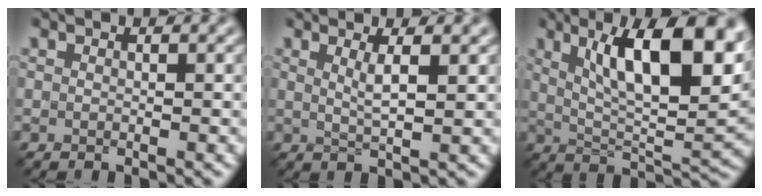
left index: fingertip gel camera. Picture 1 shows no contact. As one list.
[{"total": 2.1, "force": [0.9, 0.4, 1.9], "torque": [-0.030, -0.004, 0.015]}, {"total": 12.6, "force": [5.1, 3.9, 10.8], "torque": [-0.153, 0.005, 0.085]}]